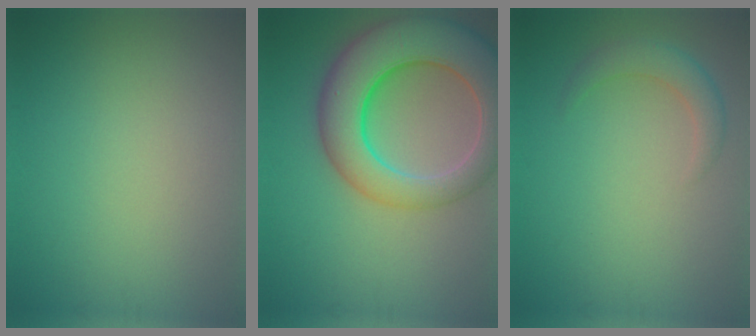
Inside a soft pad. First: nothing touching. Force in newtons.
{"total": 10.5, "press": 10.5, "slide": 0.5}
{"total": 2.4, "press": 2.4, "slide": 0.1}